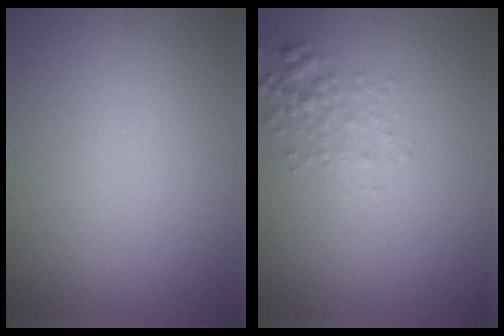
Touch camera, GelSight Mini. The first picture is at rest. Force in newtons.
{"total": 1.6, "press": 1.6, "slide": 0.1}